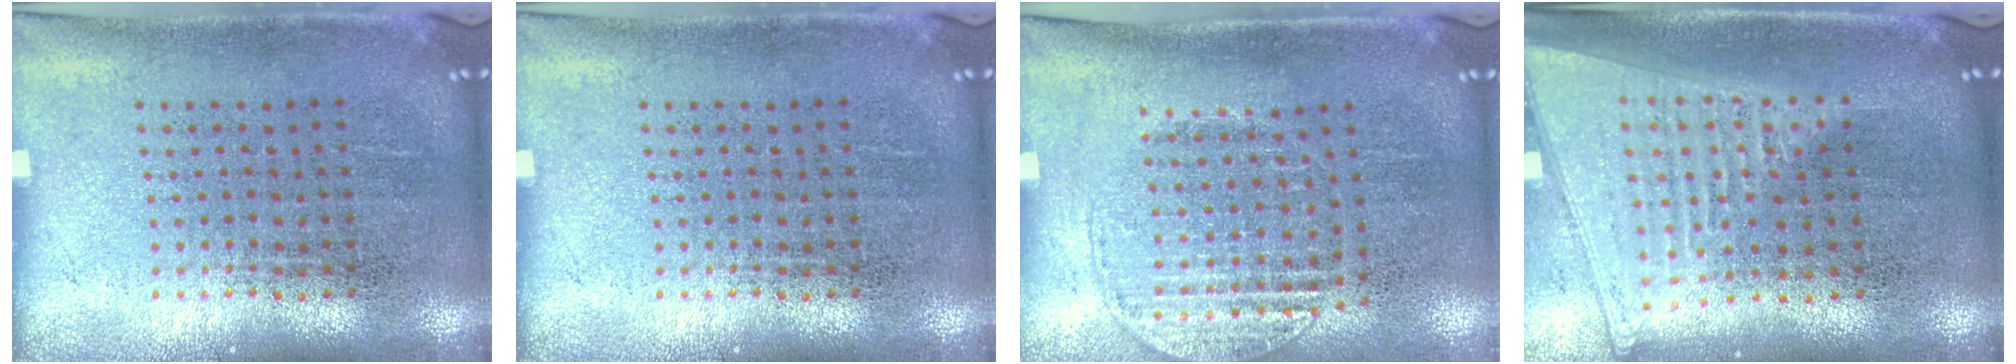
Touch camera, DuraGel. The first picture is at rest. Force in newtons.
{"total": 0.0}
{"total": 1.3, "press": 1.1, "slide": 0.7}
{"total": 2.0, "press": 1.7, "slide": 1.0}